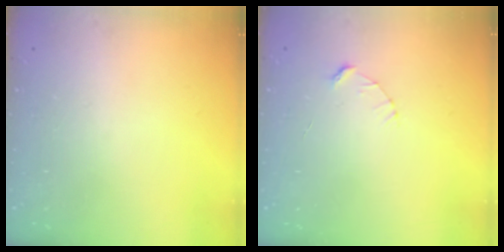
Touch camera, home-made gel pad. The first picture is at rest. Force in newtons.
{"total": 2.7, "press": 2.7, "slide": 0.3}